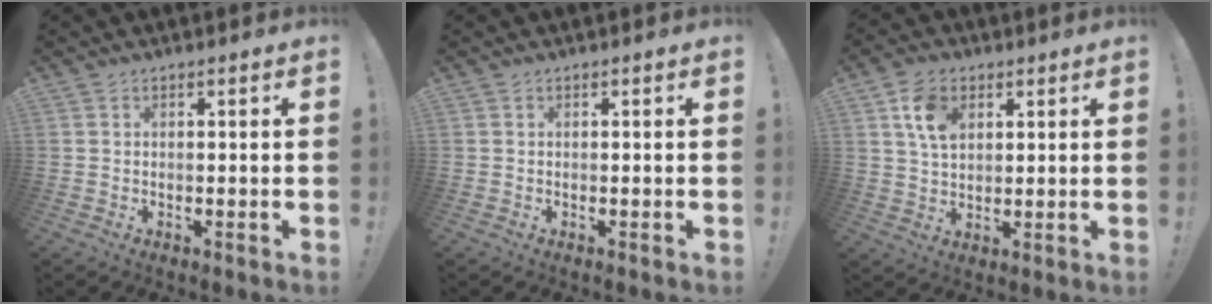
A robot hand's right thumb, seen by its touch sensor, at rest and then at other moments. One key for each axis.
{"total": 0.0}
{"total": 9.1, "fx": 4.0, "fy": 6.2, "fz": 5.3, "tx": -0.083, "ty": -0.004, "tz": 0.077}